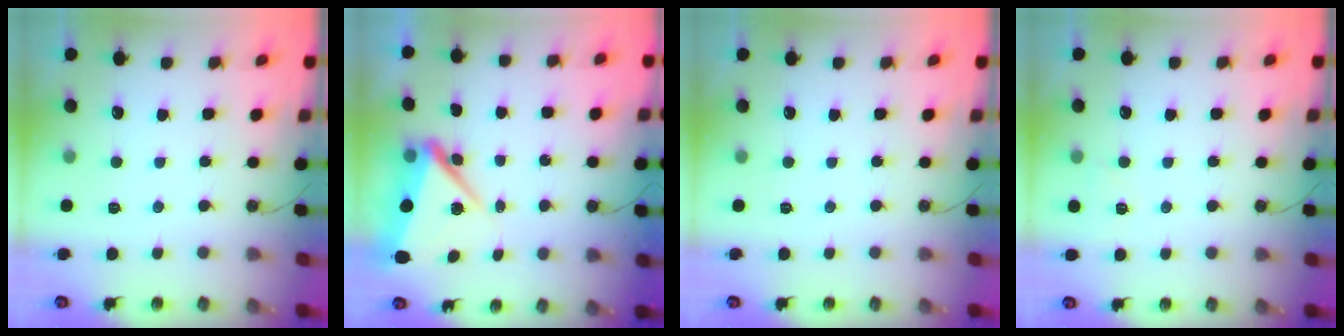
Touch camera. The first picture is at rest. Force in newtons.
{"total": 7.7, "press": 7.5, "slide": 1.6}
{"total": 0.0}
{"total": 3.9, "press": 3.6, "slide": 1.4}